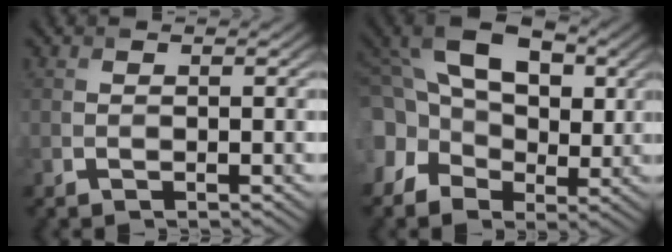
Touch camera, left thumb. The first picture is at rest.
{"total": 16.6, "force": [3.6, 12.3, 10.5], "torque": [-0.235, 0.027, 0.060]}